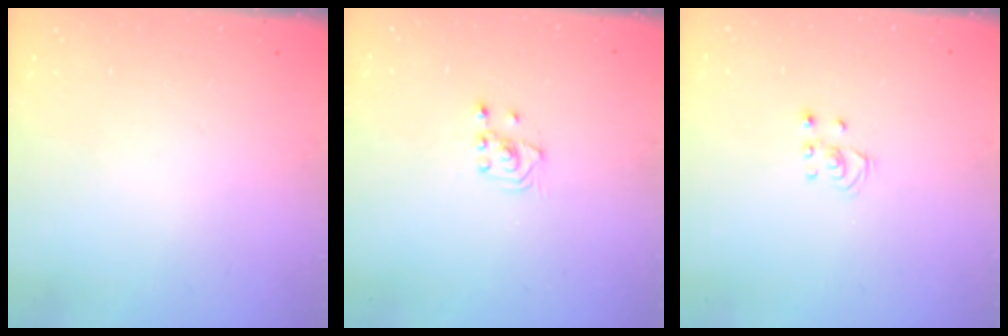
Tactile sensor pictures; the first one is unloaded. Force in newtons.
{"total": 2.5, "press": 2.4, "slide": 0.9}
{"total": 2.5, "press": 2.5, "slide": 0.2}